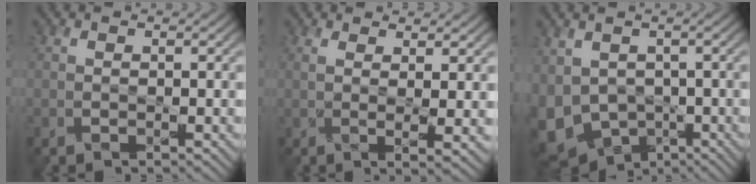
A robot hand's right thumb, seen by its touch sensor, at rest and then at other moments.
{"total": 4.1, "force": [1.4, 0.3, 3.9], "torque": [-0.077, 0.002, 0.026]}
{"total": 9.3, "force": [-2.0, 7.0, 5.8], "torque": [-0.161, -0.028, -0.035]}